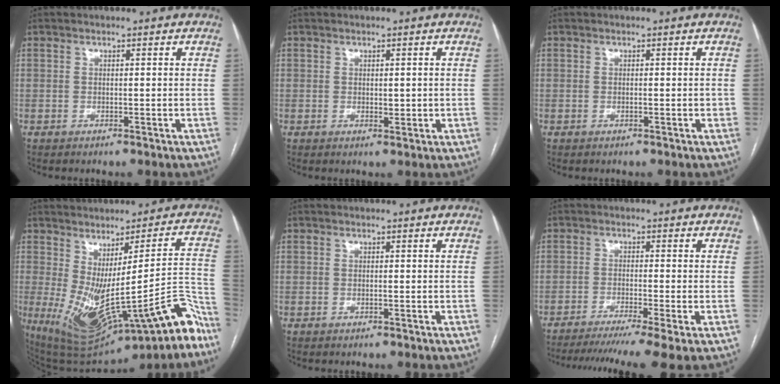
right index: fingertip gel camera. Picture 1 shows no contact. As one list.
[{"total": 1.5, "force": [0.1, 0.7, 1.3], "torque": [-0.020, -0.004, 0.004]}, {"total": 0.9, "force": [-0.2, 0.3, 0.8], "torque": [-0.013, 0.000, -0.002]}, {"total": 22.2, "force": [-12.4, 5.7, 17.5], "torque": [-0.190, 0.004, -0.159]}, {"total": 0.0}, {"total": 11.5, "force": [-8.9, -1.2, 7.2], "torque": [-0.105, -0.026, -0.136]}]